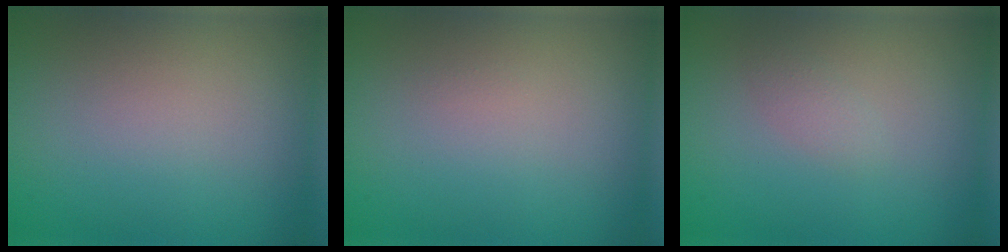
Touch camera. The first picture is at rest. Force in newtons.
{"total": 0.0}
{"total": 1.0, "press": 1.0, "slide": 0.1}